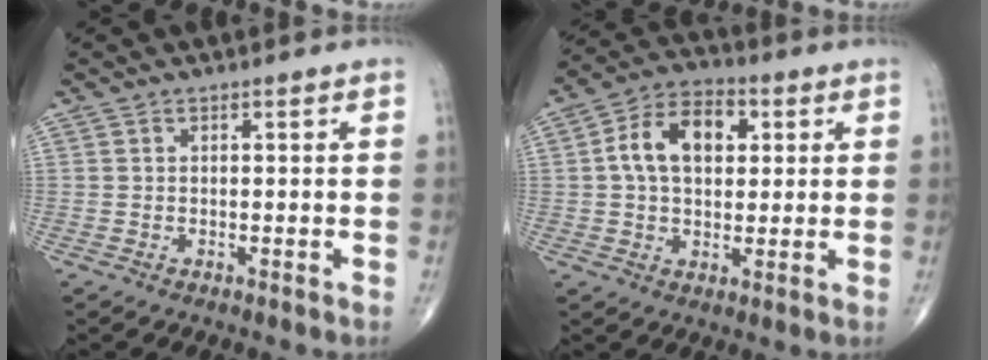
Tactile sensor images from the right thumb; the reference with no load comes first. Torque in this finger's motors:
{"motor_torque": [-0.48, 0.66, 0.99, 0.05, 0.08]}